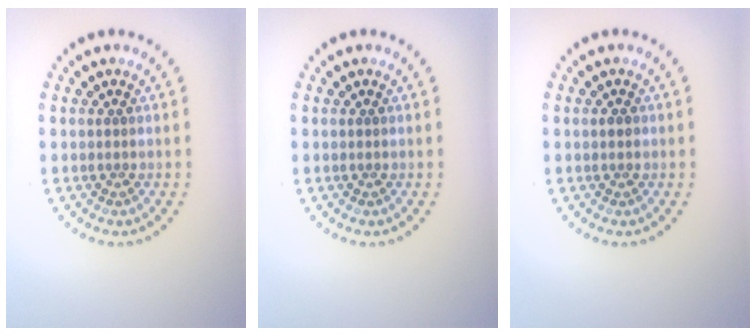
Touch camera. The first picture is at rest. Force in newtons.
{"total": 0.0}
{"total": 1.1, "press": 1.1, "slide": 0.1}